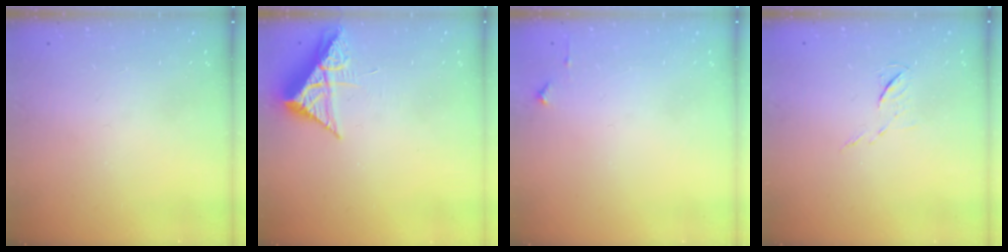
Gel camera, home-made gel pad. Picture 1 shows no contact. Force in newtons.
{"total": 7.0, "press": 7.0, "slide": 0.3}
{"total": 3.0, "press": 3.0, "slide": 0.4}
{"total": 4.9, "press": 4.9, "slide": 0.5}